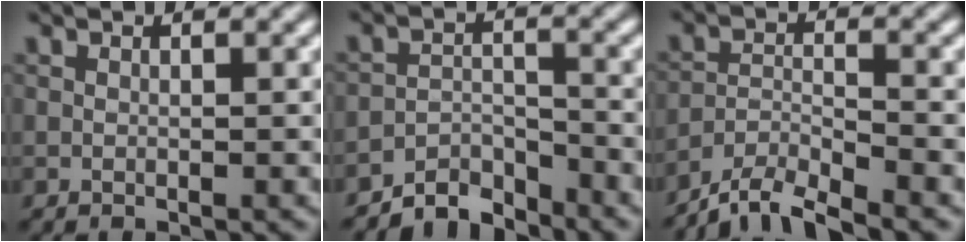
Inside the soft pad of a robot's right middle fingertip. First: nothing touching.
{"total": 3.6, "force": [-3.5, 0.5, 0.2], "torque": [0.001, 0.015, -0.065]}
{"total": 5.6, "force": [-5.3, 0.8, 1.8], "torque": [-0.032, 0.003, -0.091]}